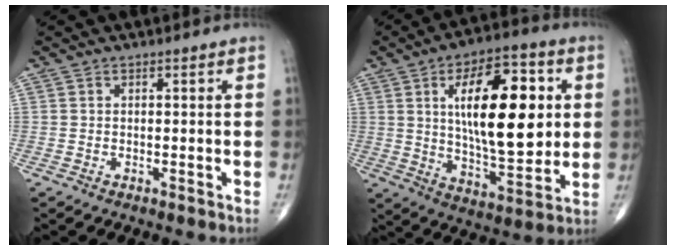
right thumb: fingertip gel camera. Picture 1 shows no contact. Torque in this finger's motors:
{"motor_torque": [-1.32, 2.90, 2.20, 0.57, 0.62]}